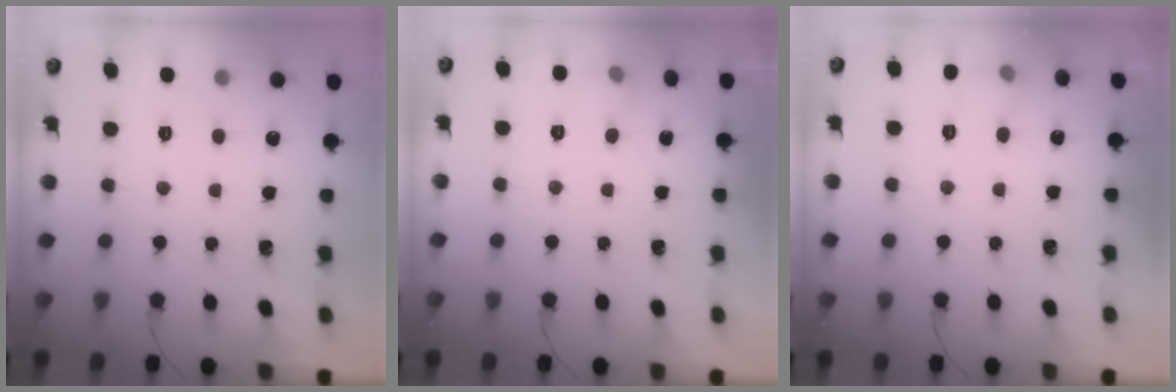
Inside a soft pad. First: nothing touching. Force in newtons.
{"total": 5.4, "press": 5.2, "slide": 1.6}
{"total": 6.4, "press": 6.1, "slide": 1.9}